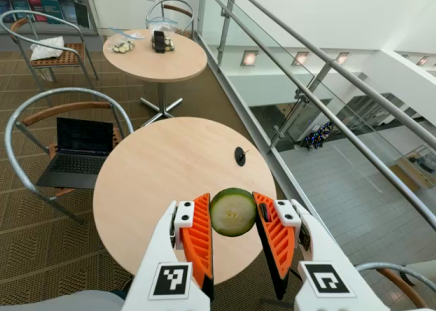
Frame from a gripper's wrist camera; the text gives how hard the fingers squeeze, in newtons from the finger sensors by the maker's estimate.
{"total": 8.3, "left": 8.4, "right": 8.3}